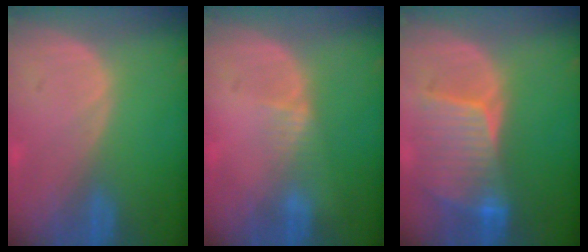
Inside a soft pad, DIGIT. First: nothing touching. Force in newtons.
{"total": 1.8, "press": 1.5, "slide": 1.0}
{"total": 8.4, "press": 7.7, "slide": 3.4}